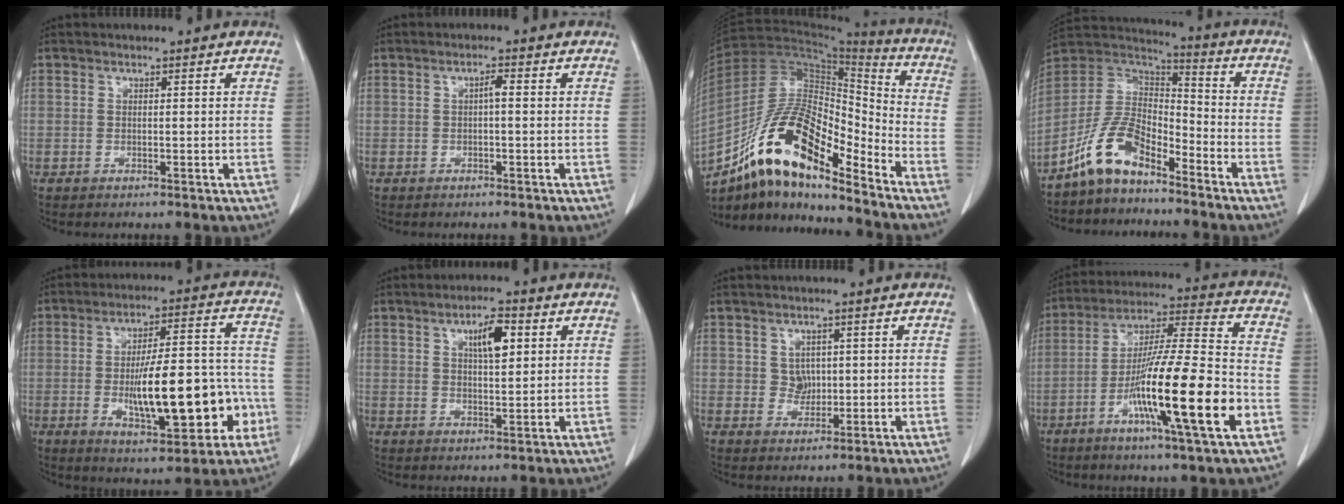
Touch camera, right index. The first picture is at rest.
{"total": 1.3, "force": [-0.1, 0.2, 1.3], "torque": [-0.022, 0.004, -0.001]}
{"total": 16.8, "force": [-11.5, 4.8, 11.2], "torque": [-0.203, 0.035, -0.200]}
{"total": 10.5, "force": [-7.4, 4.8, 5.7], "torque": [-0.127, 0.030, -0.147]}
{"total": 16.9, "force": [-4.0, 5.1, 15.6], "torque": [-0.238, 0.022, -0.051]}
{"total": 5.6, "force": [2.1, 1.6, 4.9], "torque": [-0.083, 0.004, 0.036]}
{"total": 2.6, "force": [0.5, 2.2, 1.2], "torque": [-0.017, 0.000, 0.011]}
{"total": 19.6, "force": [-7.1, 0.4, 18.2], "torque": [-0.317, -0.018, -0.125]}